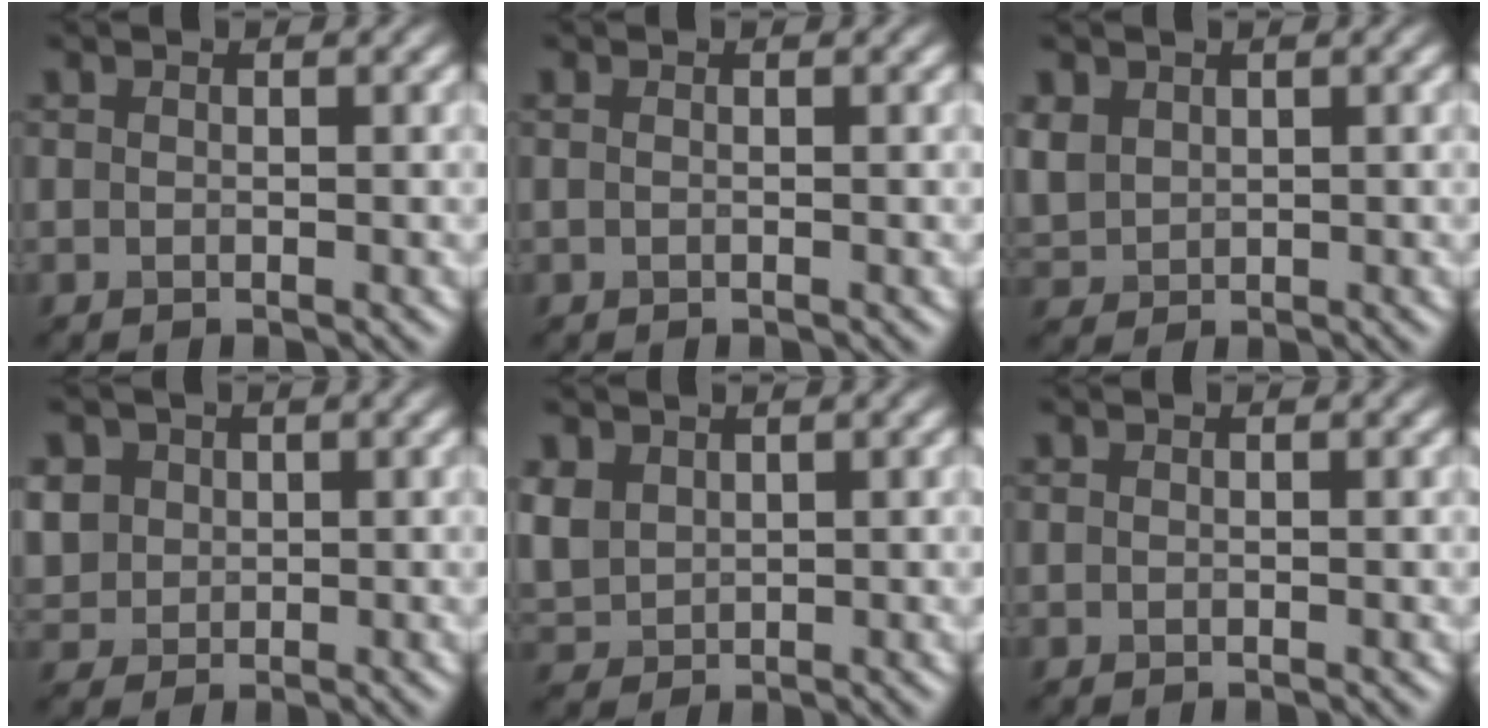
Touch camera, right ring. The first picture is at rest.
{"total": 0.9, "force": [0.2, 0.6, 0.7], "torque": [0.000, 0.006, -0.004]}
{"total": 1.6, "force": [0.9, 1.3, 0.1], "torque": [-0.026, 0.013, 0.041]}
{"total": 3.3, "force": [1.1, 3.0, 0.7], "torque": [-0.053, 0.024, 0.044]}
{"total": 2.1, "force": [1.1, 1.7, 0.6], "torque": [-0.040, 0.013, 0.045]}
{"total": 0.0}